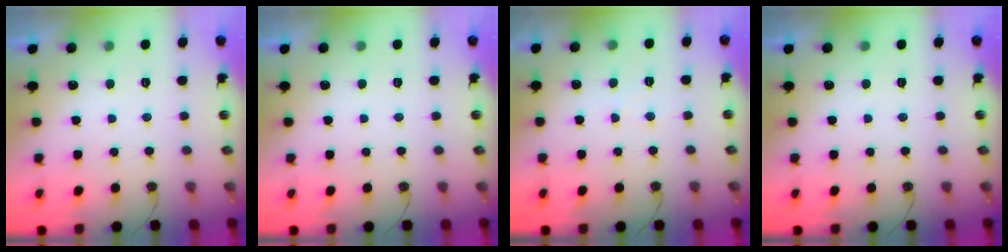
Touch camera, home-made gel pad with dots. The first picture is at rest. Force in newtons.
{"total": 0.0}
{"total": 4.8, "press": 4.8, "slide": 0.7}
{"total": 0.0}